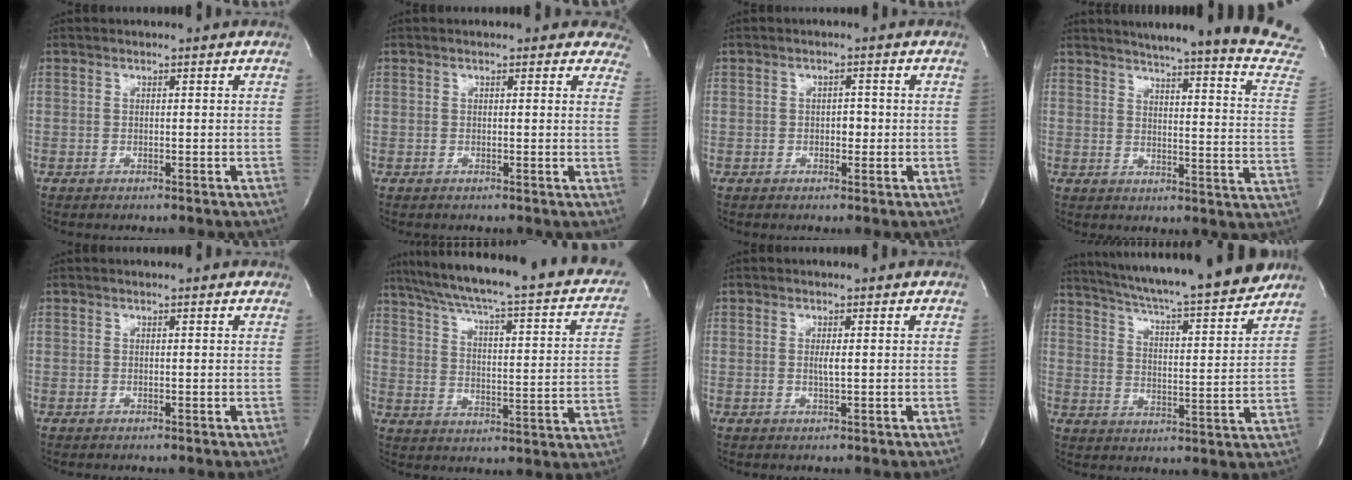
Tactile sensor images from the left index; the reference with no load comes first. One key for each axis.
{"total": 4.7, "fx": 4.1, "fy": 2.2, "fz": 1.1, "tx": 0.020, "ty": -0.009, "tz": 0.017}
{"total": 1.6, "fx": -0.3, "fy": 1.0, "fz": 1.2, "tx": -0.015, "ty": 0.004, "tz": -0.003}
{"total": 24.8, "fx": 22.2, "fy": -0.5, "fz": 11.0, "tx": -0.159, "ty": -0.103, "tz": 0.257}
{"total": 1.4, "fx": 1.3, "fy": 0.2, "fz": 0.6, "tx": -0.014, "ty": 0.009, "tz": 0.009}
{"total": 27.6, "fx": 21.5, "fy": 4.7, "fz": 16.7, "tx": -0.250, "ty": -0.007, "tz": 0.268}
{"total": 1.3, "fx": 0.1, "fy": 0.0, "fz": 1.3, "tx": -0.031, "ty": -0.002, "tz": 0.004}
{"total": 20.7, "fx": 18.7, "fy": 0.4, "fz": 8.9, "tx": -0.147, "ty": -0.027, "tz": 0.267}